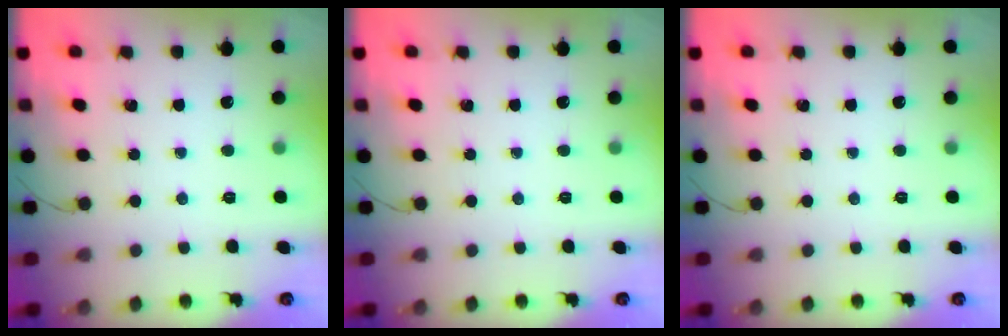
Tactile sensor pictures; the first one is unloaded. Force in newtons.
{"total": 0.0}
{"total": 0.0}